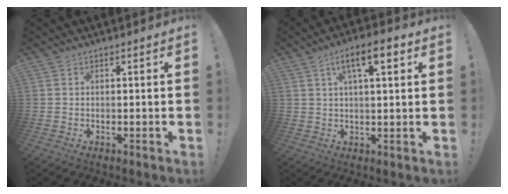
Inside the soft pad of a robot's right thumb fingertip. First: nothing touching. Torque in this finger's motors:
{"motor_torque": [0.27, 0.71, 1.00, 0.10, 0.17]}